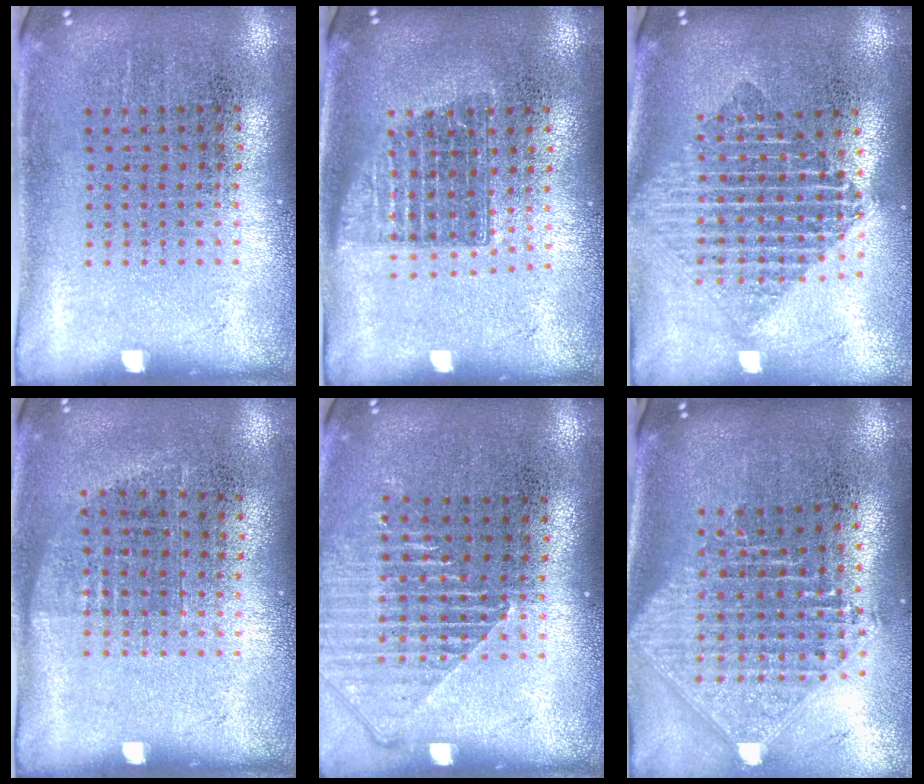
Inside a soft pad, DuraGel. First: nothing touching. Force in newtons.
{"total": 1.4, "press": 1.1, "slide": 0.8}
{"total": 1.9, "press": 1.6, "slide": 1.0}
{"total": 0.6, "press": 0.6, "slide": 0.2}
{"total": 1.3, "press": 1.3, "slide": 0.1}
{"total": 2.4, "press": 1.9, "slide": 1.5}